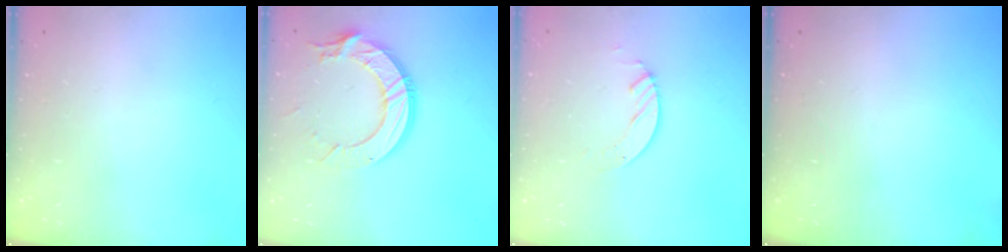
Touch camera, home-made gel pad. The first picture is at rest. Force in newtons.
{"total": 13.5, "press": 13.4, "slide": 1.6}
{"total": 3.5, "press": 3.5, "slide": 0.4}
{"total": 0.0}